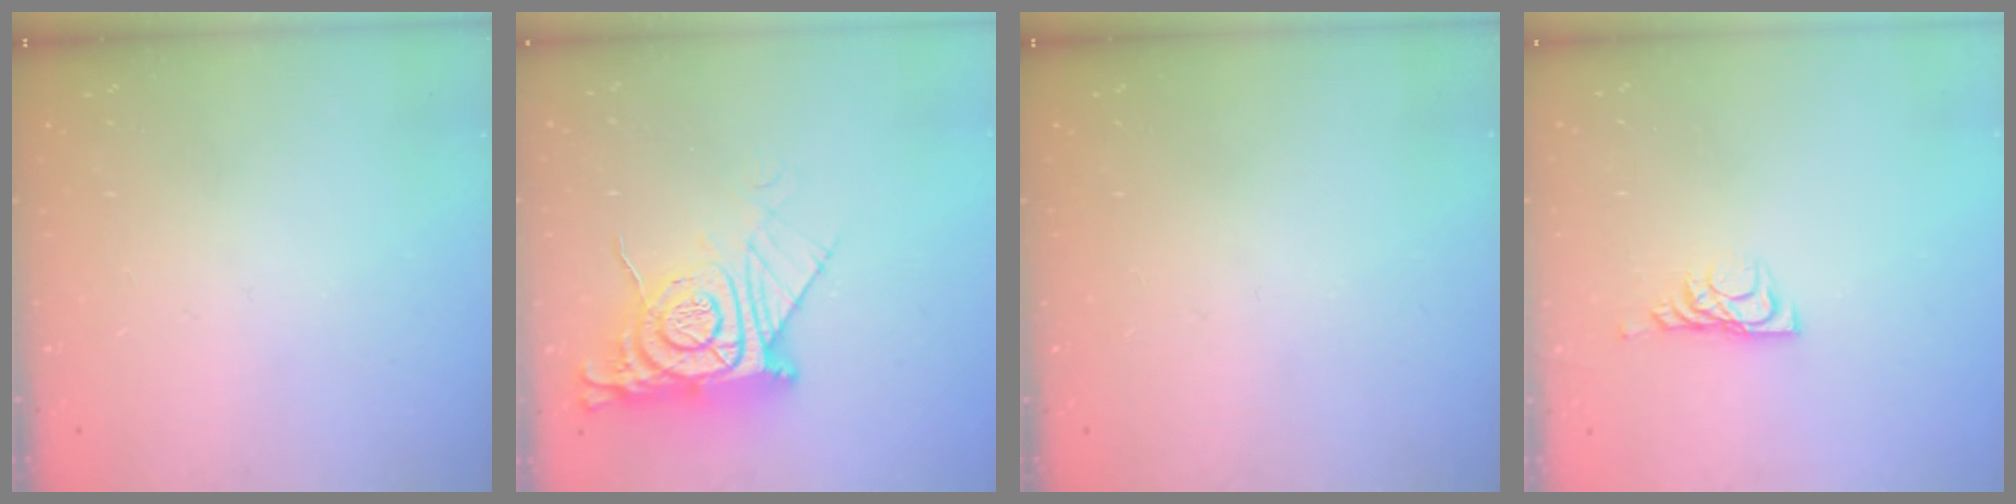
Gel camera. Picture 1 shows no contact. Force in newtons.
{"total": 14.5, "press": 14.4, "slide": 1.2}
{"total": 0.0}
{"total": 6.2, "press": 6.2, "slide": 0.7}